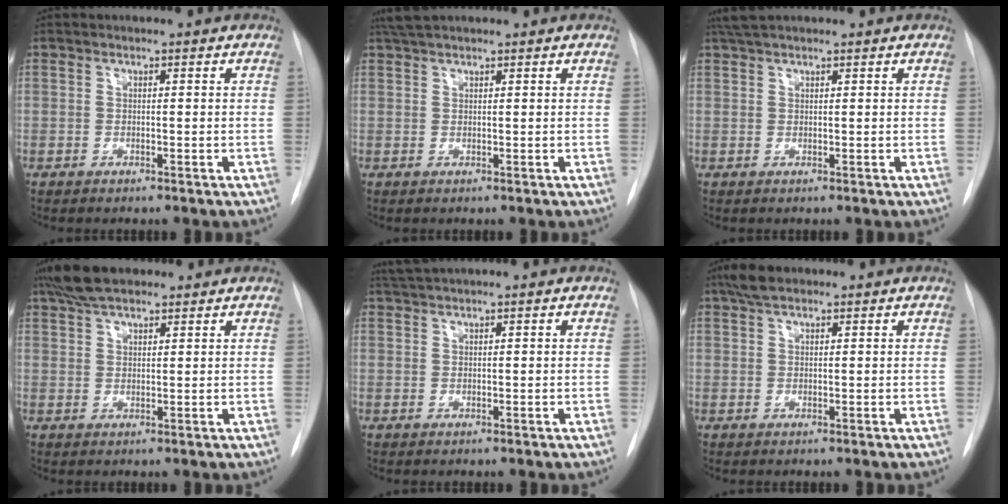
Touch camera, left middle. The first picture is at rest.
{"total": 3.5, "force": [3.1, 0.5, 1.5], "torque": [-0.032, 0.025, 0.058]}
{"total": 3.5, "force": [3.0, 0.6, 1.6], "torque": [-0.033, 0.025, 0.057]}
{"total": 6.7, "force": [5.3, 2.2, 3.5], "torque": [-0.068, 0.023, 0.097]}
{"total": 2.3, "force": [2.1, -0.5, 0.9], "torque": [-0.018, 0.017, 0.043]}
{"total": 3.3, "force": [2.5, 1.2, 1.9], "torque": [-0.043, 0.013, 0.047]}